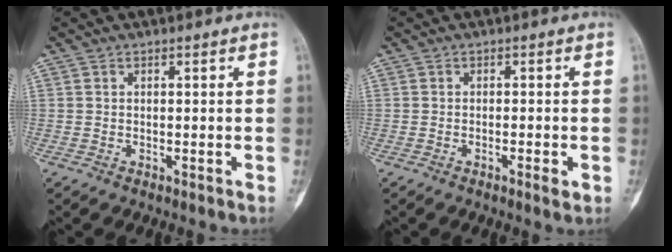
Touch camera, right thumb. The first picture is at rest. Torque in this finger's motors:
{"motor_torque": [-0.34, 0.03, 0.04, 0.36, -0.04]}